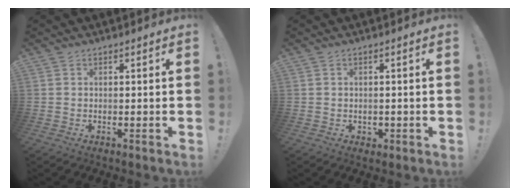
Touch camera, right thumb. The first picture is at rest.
{"total": 1.0, "force": [0.2, 1.0, 0.3], "torque": [0.004, -0.005, 0.001]}